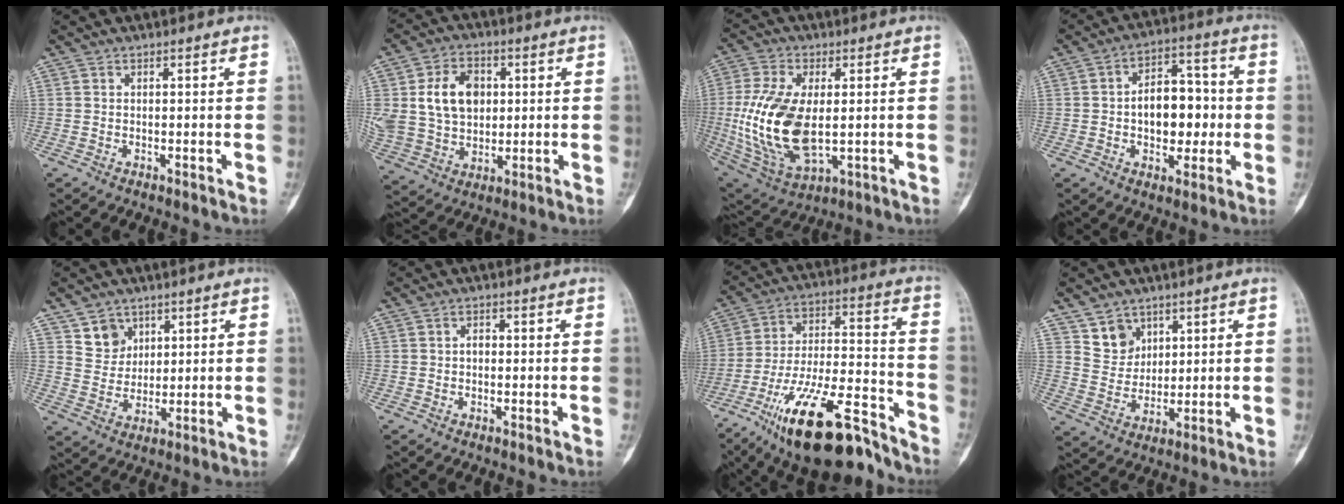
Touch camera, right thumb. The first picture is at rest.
{"total": 14.8, "force": [2.9, 11.0, 9.5], "torque": [-0.159, 0.002, 0.062]}
{"total": 19.6, "force": [0.0, 10.5, 16.5], "torque": [-0.347, -0.013, 0.017]}
{"total": 12.3, "force": [-0.7, 7.9, 9.5], "torque": [-0.100, 0.027, -0.011]}
{"total": 5.7, "force": [3.4, 4.4, 1.0], "torque": [0.008, -0.026, 0.068]}
{"total": 1.2, "force": [-0.1, 0.9, 0.8], "torque": [-0.007, 0.004, -0.005]}
{"total": 22.6, "force": [-15.3, 7.3, 14.8], "torque": [-0.250, 0.082, -0.259]}
{"total": 6.1, "force": [3.8, 4.6, 1.2], "torque": [0.007, -0.031, 0.080]}